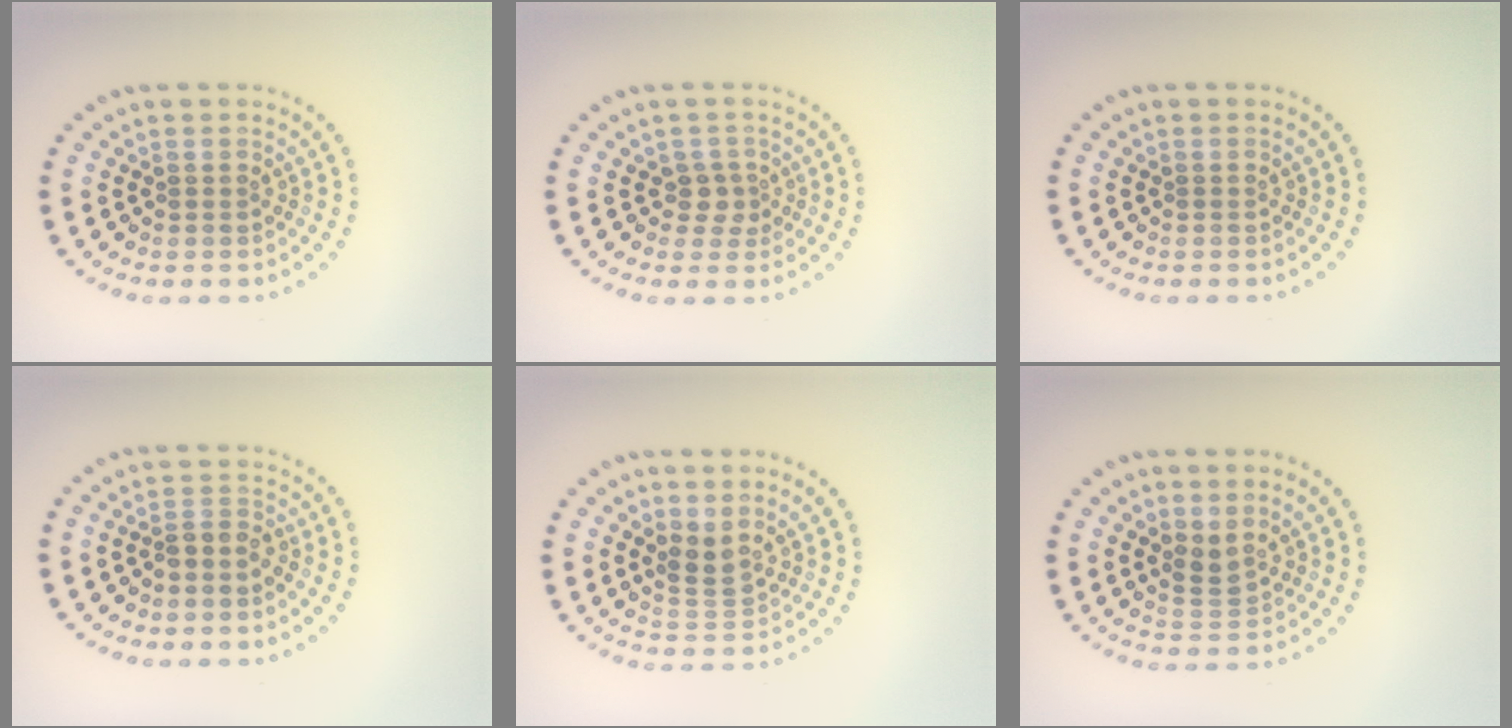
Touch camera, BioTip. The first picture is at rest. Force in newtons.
{"total": 1.8, "press": 1.4, "slide": 1.0}
{"total": 0.0}
{"total": 1.7, "press": 1.4, "slide": 1.0}
{"total": 2.2, "press": 1.6, "slide": 1.6}
{"total": 1.8, "press": 1.4, "slide": 1.2}